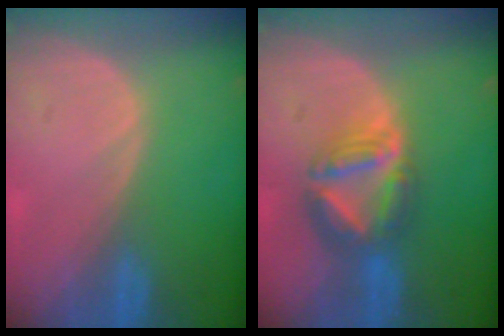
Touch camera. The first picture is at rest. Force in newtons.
{"total": 7.5, "press": 6.7, "slide": 3.5}